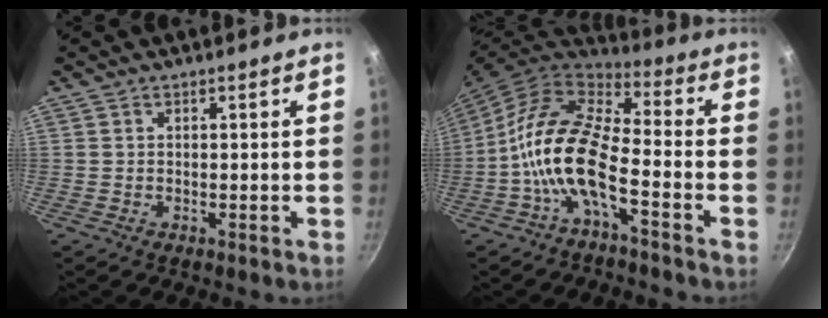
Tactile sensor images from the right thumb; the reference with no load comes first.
{"total": 14.2, "force": [-4.6, 5.7, 12.1], "torque": [-0.231, 0.043, -0.106]}